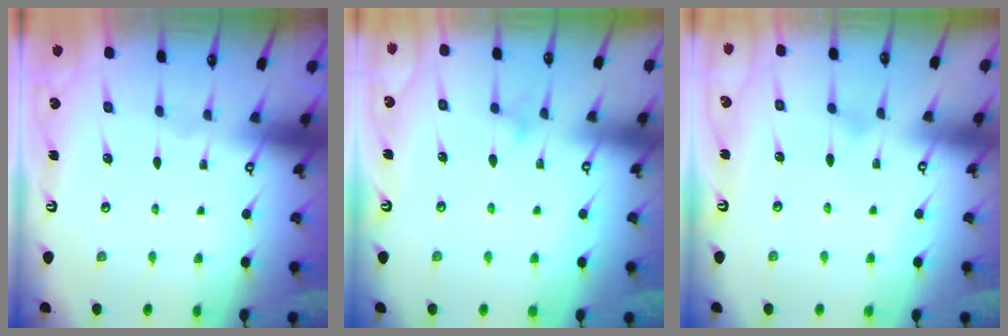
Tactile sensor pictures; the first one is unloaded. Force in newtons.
{"total": 7.8, "press": 7.8, "slide": 0.7}
{"total": 5.0, "press": 4.9, "slide": 0.3}